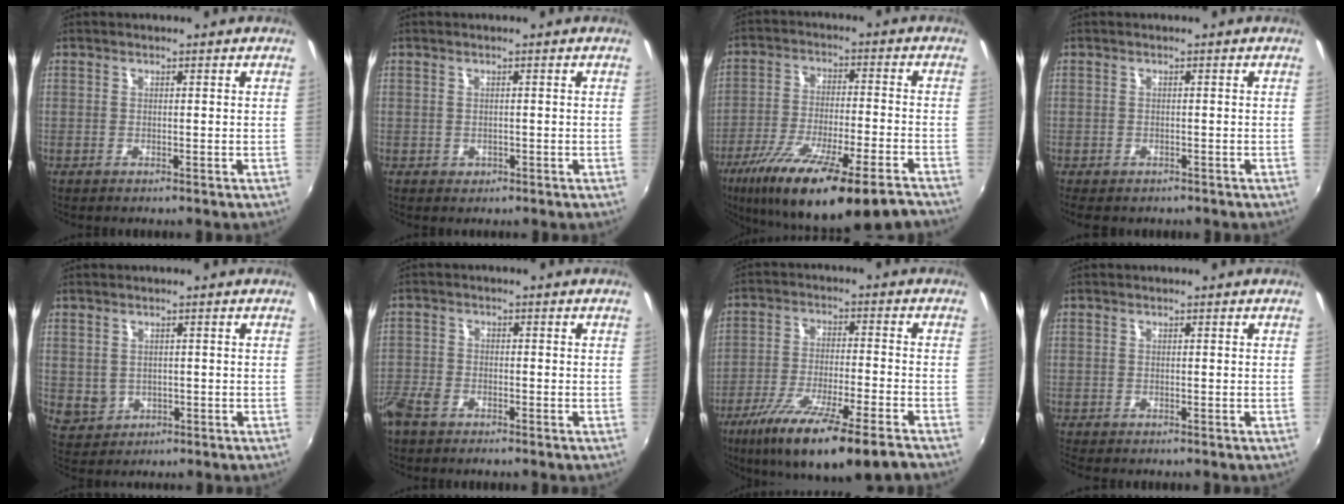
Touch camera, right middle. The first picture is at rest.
{"total": 1.2, "force": [-0.5, 1.1, 0.1], "torque": [-0.002, -0.003, -0.005]}
{"total": 20.9, "force": [-15.6, 2.8, 13.7], "torque": [-0.249, -0.058, -0.251]}
{"total": 3.7, "force": [-2.8, 1.7, 1.8], "torque": [-0.041, -0.021, -0.038]}
{"total": 3.9, "force": [0.0, 3.6, 1.6], "torque": [-0.030, 0.000, 0.011]}
{"total": 5.7, "force": [-4.2, 2.6, 2.9], "torque": [-0.078, -0.012, -0.085]}
{"total": 16.1, "force": [-11.5, 1.4, 11.2], "torque": [-0.215, -0.055, -0.195]}
{"total": 1.8, "force": [-1.4, 0.1, 1.0], "torque": [-0.018, -0.010, -0.019]}